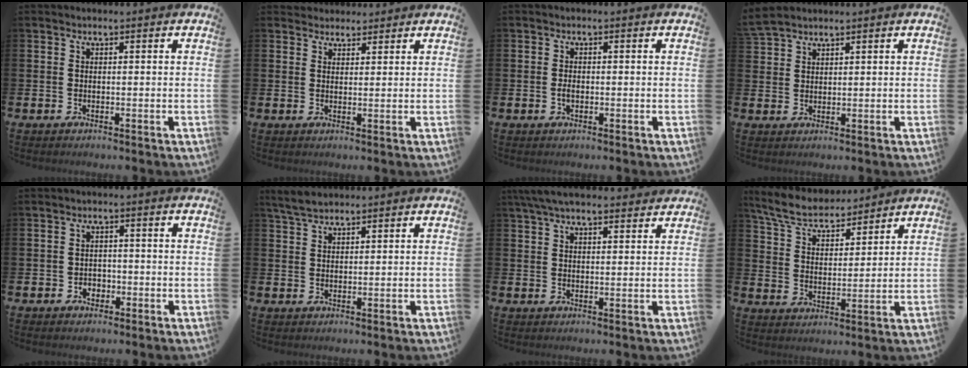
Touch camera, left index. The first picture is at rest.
{"total": 2.6, "force": [2.4, 1.0, -0.3], "torque": [0.015, -0.011, 0.042]}
{"total": 1.2, "force": [-0.3, 0.7, 0.8], "torque": [-0.008, 0.000, -0.009]}
{"total": 4.1, "force": [3.7, 0.9, 1.4], "torque": [-0.032, -0.010, 0.069]}
{"total": 1.8, "force": [-0.9, 1.5, 0.5], "torque": [0.005, -0.004, -0.024]}
{"total": 3.4, "force": [3.1, 0.9, 1.2], "torque": [-0.022, -0.007, 0.055]}
{"total": 5.5, "force": [4.9, 1.3, 2.3], "torque": [-0.052, -0.011, 0.090]}
{"total": 7.0, "force": [6.5, 1.8, 1.9], "torque": [-0.062, -0.036, 0.114]}